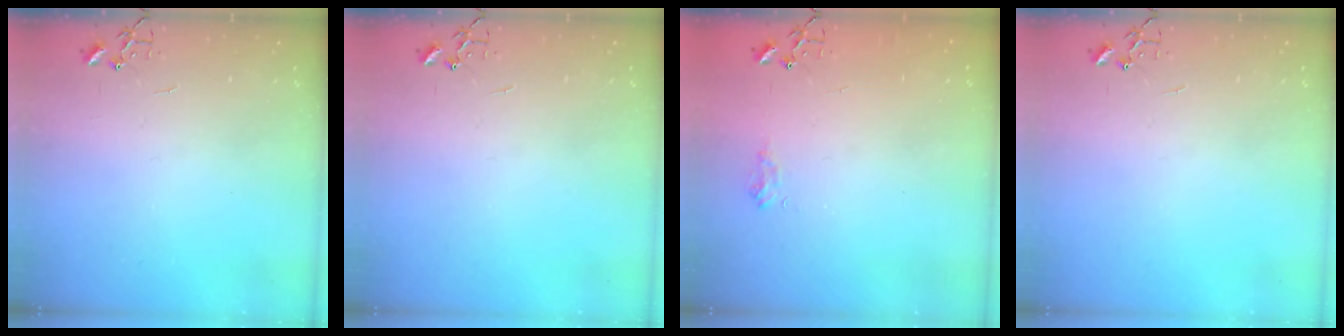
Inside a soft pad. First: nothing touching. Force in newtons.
{"total": 0.0}
{"total": 6.3, "press": 6.3, "slide": 0.8}
{"total": 0.0}